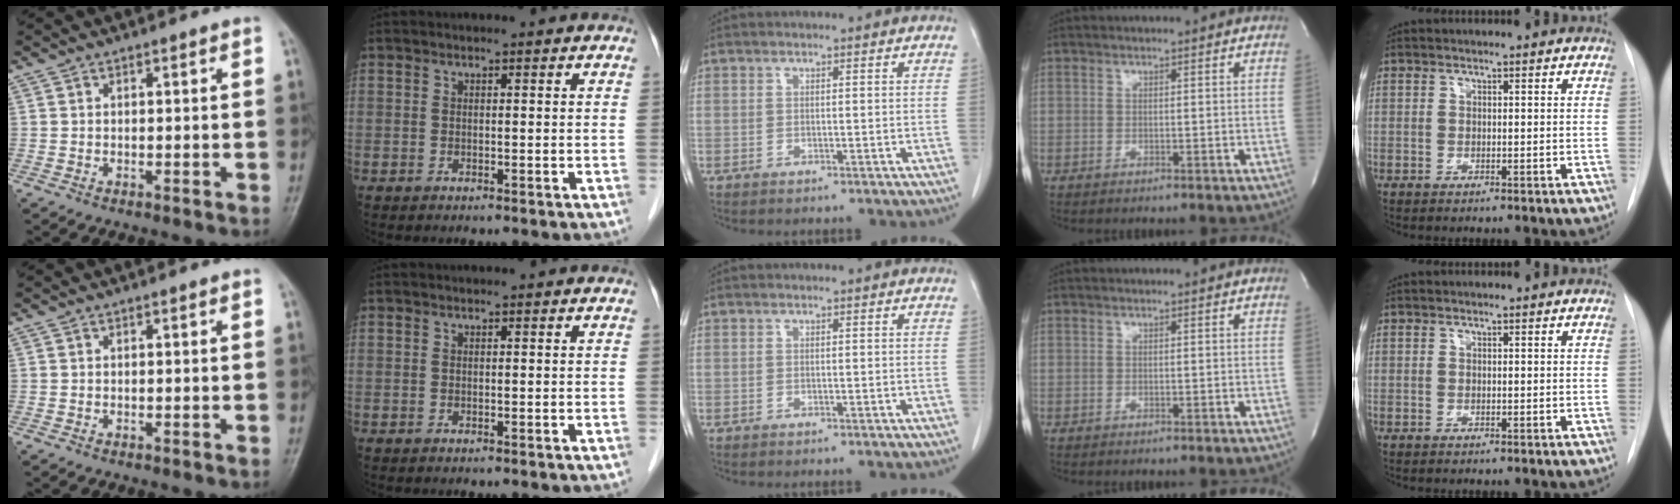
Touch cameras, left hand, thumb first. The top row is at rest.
{}